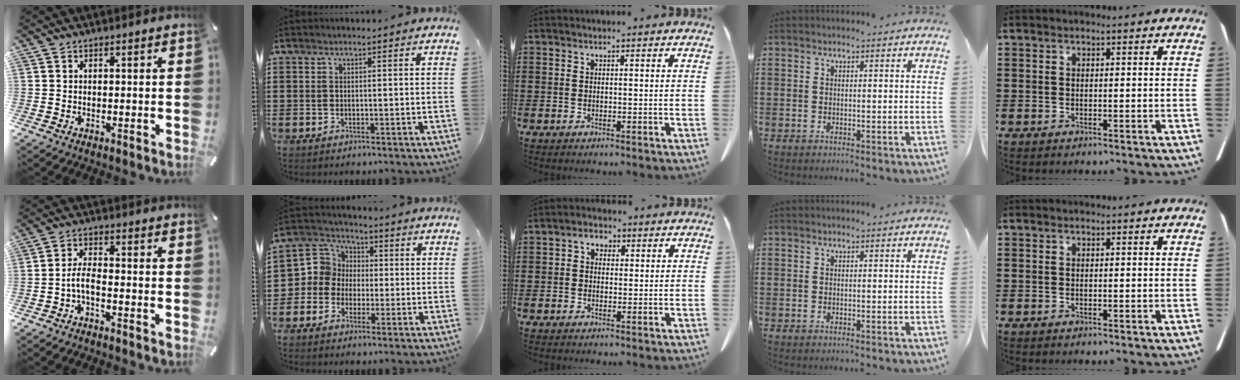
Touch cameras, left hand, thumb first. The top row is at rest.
{"thumb": {"total": 4.4, "force": [-2.3, 1.5, 3.4], "torque": [-0.072, 0.009, -0.045]}, "index": {"total": 5.5, "force": [-1.2, 5.3, 0.6], "torque": [-0.045, 0.008, -0.030]}, "middle": {"total": 2.2, "force": [0.6, 1.6, 1.3], "torque": [-0.030, 0.010, 0.009]}}